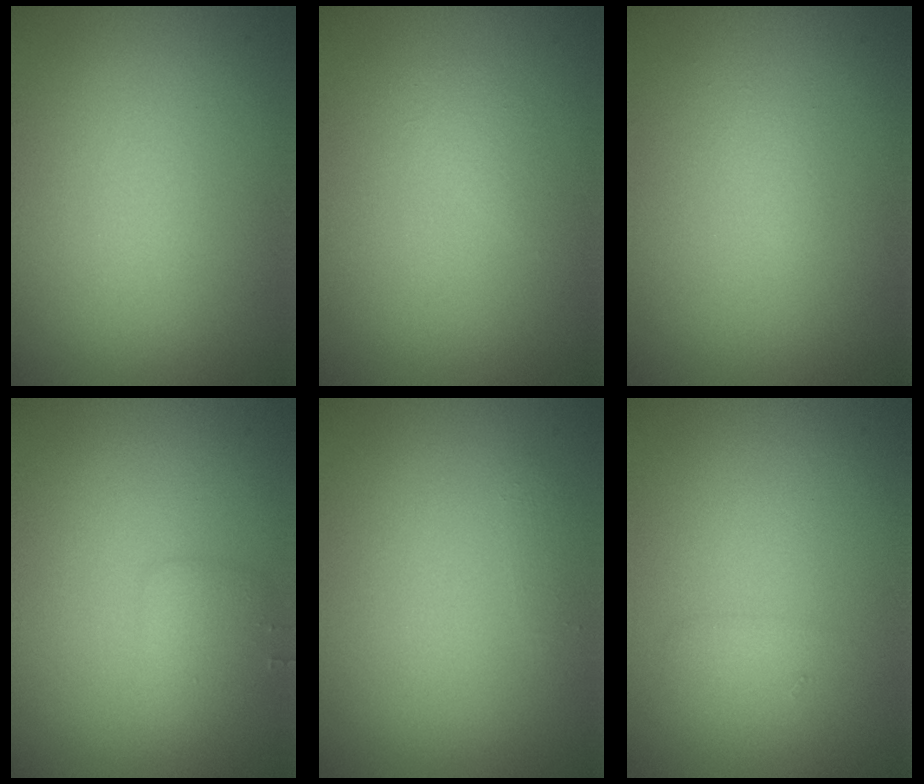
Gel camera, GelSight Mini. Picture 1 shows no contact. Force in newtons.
{"total": 0.9, "press": 0.9, "slide": 0.1}
{"total": 0.7, "press": 0.7, "slide": 0.1}
{"total": 1.5, "press": 1.5, "slide": 0.2}
{"total": 0.5, "press": 0.5, "slide": 0.1}
{"total": 1.0, "press": 1.0, "slide": 0.1}